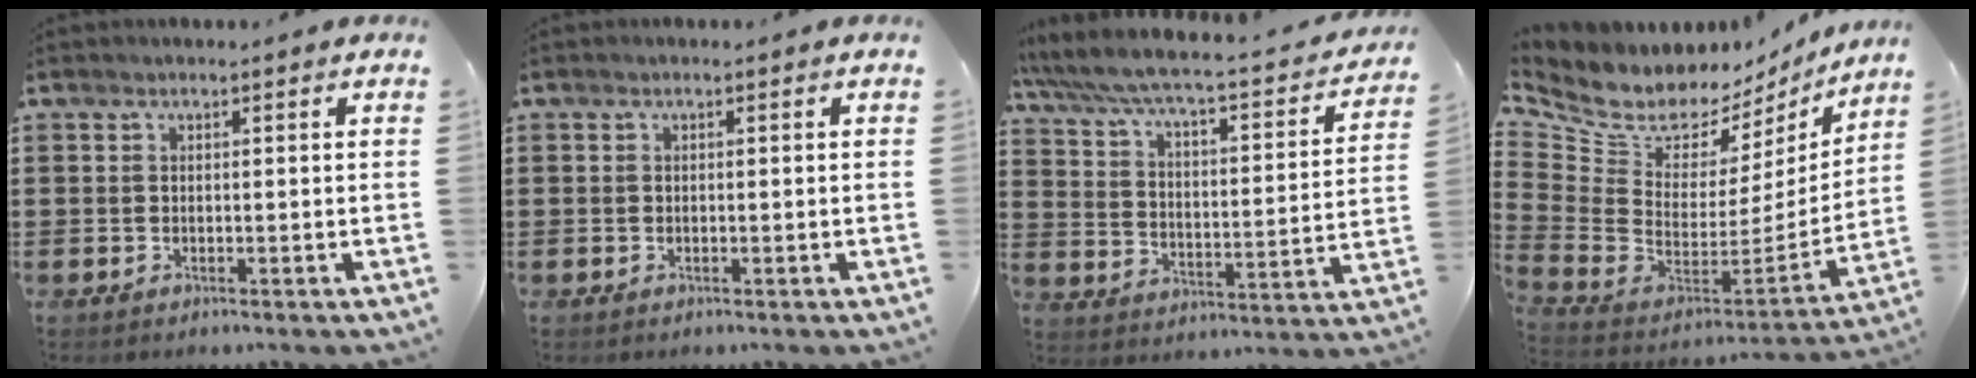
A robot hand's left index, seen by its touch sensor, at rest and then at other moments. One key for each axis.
{"total": 0.0}
{"total": 4.4, "fx": 3.5, "fy": 0.5, "fz": 2.6, "tx": -0.069, "ty": -0.040, "tz": 0.050}
{"total": 7.8, "fx": 7.0, "fy": 3.1, "fz": 1.4, "tx": -0.086, "ty": -0.074, "tz": 0.122}